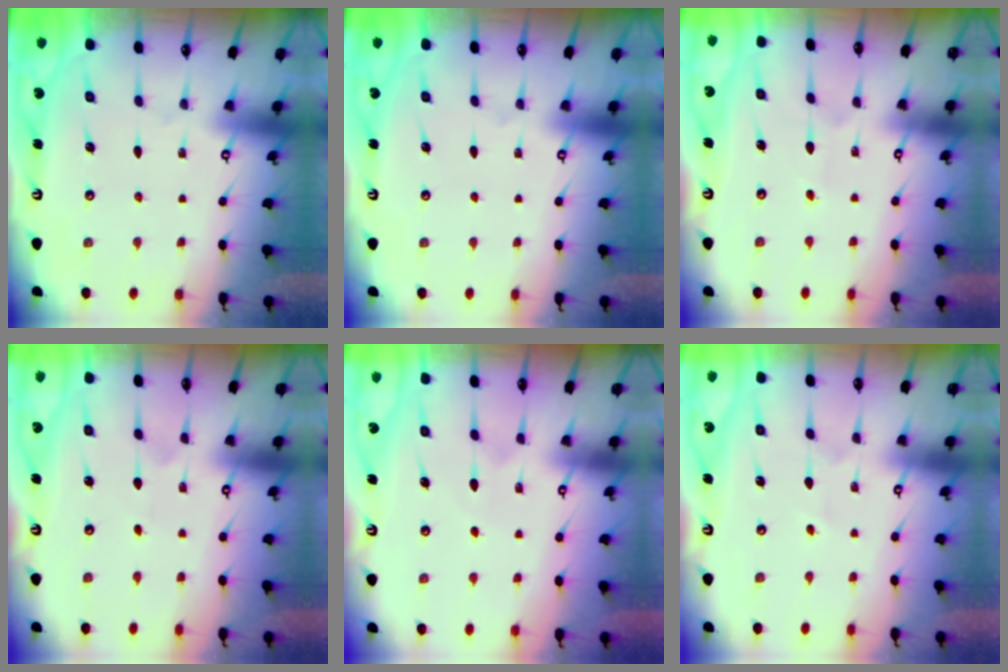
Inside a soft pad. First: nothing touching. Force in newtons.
{"total": 0.0}
{"total": 3.8, "press": 3.8, "slide": 0.5}
{"total": 0.0}
{"total": 4.9, "press": 4.9, "slide": 0.6}
{"total": 1.9, "press": 1.9, "slide": 0.5}